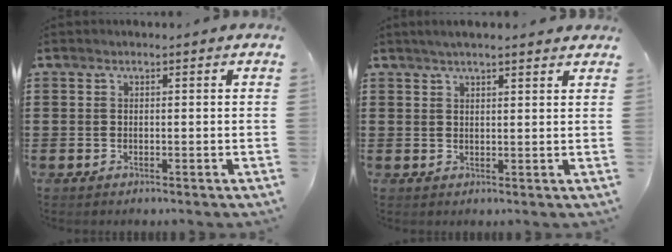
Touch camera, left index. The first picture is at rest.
{"total": 2.4, "force": [2.0, 0.4, 1.3], "torque": [-0.028, 0.006, 0.037]}